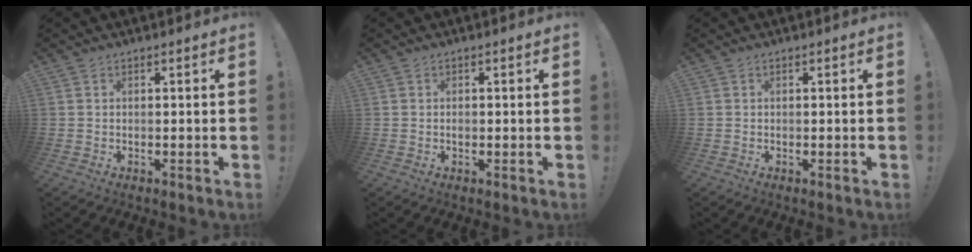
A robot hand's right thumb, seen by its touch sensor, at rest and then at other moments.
{"total": 0.7, "force": [-0.4, 0.5, 0.3], "torque": [-0.007, 0.003, -0.008]}
{"total": 0.0}